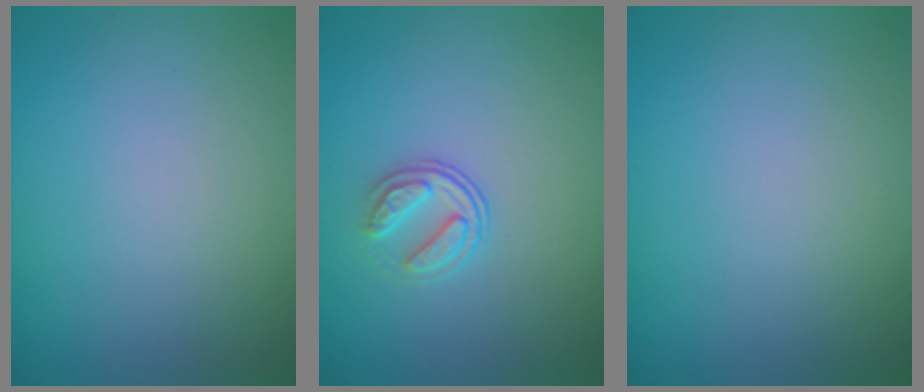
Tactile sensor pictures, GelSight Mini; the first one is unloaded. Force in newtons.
{"total": 2.3, "press": 1.7, "slide": 1.6}
{"total": 0.0}